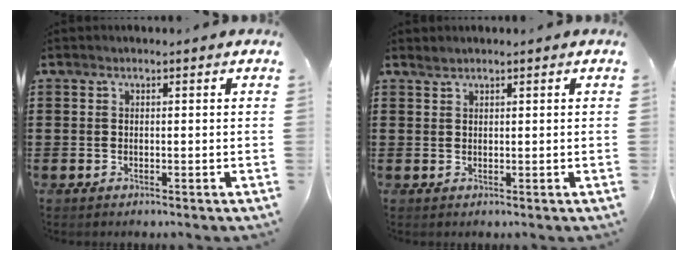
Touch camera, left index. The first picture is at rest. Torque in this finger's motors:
{"motor_torque": [0.29, 0.23, 0.02, 0.01]}